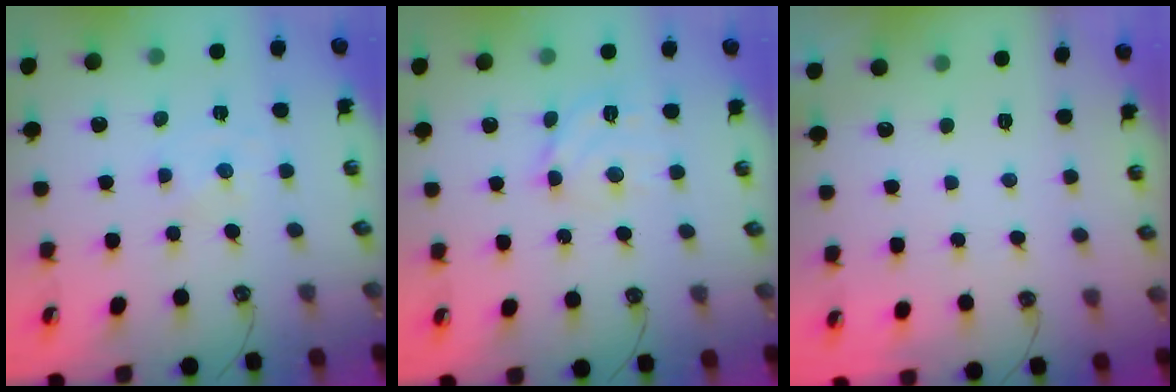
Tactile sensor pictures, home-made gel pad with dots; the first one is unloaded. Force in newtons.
{"total": 9.7, "press": 9.6, "slide": 1.0}
{"total": 0.0}